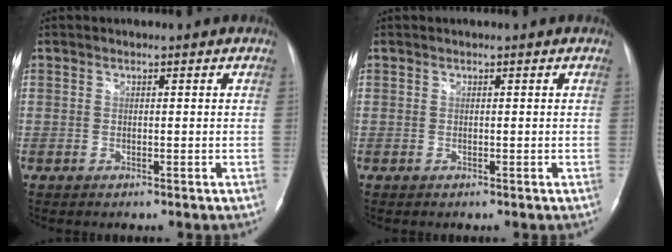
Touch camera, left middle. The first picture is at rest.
{"total": 0.0}